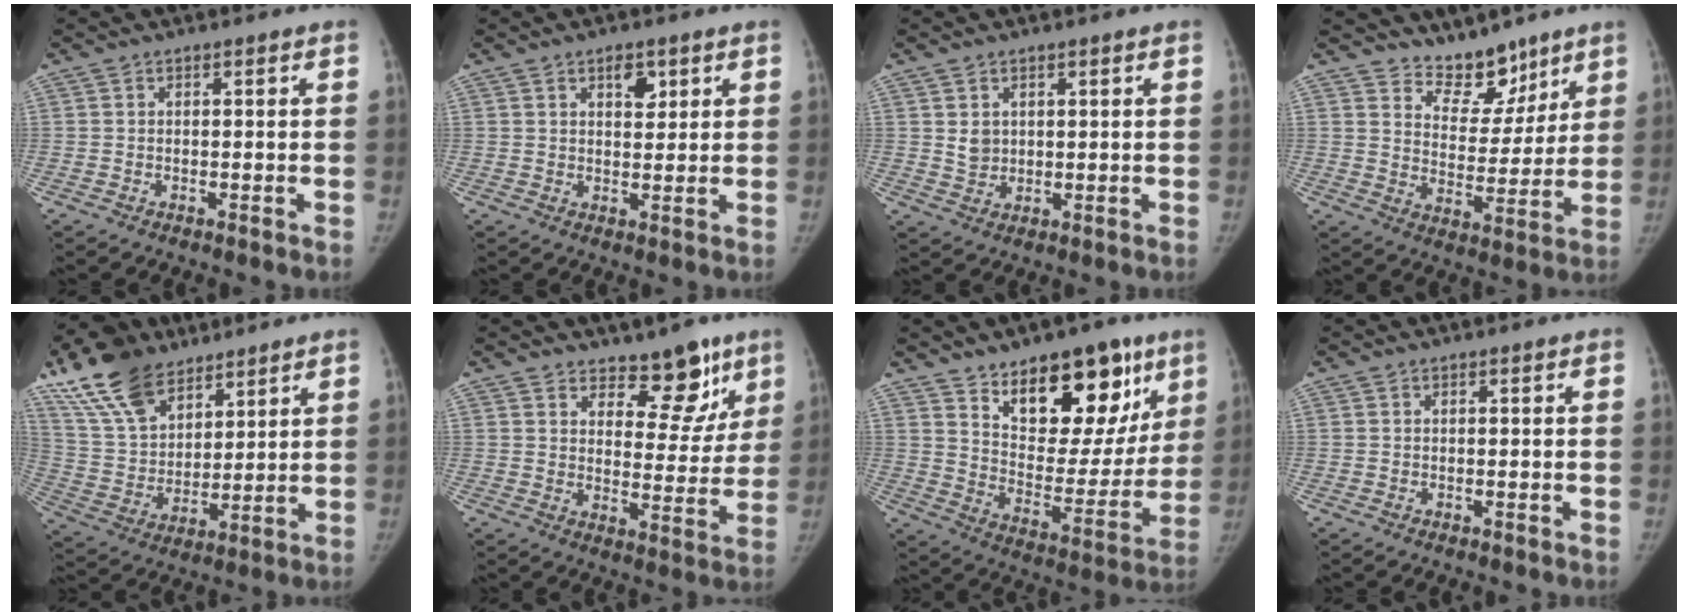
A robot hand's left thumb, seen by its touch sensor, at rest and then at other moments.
{"total": 3.7, "force": [1.9, 2.1, 2.3], "torque": [-0.011, -0.016, 0.028]}
{"total": 3.0, "force": [0.9, 2.5, 1.2], "torque": [-0.007, -0.016, 0.024]}
{"total": 9.5, "force": [7.9, 4.9, 2.2], "torque": [0.014, -0.069, 0.137]}
{"total": 19.0, "force": [12.8, 10.1, 9.8], "torque": [-0.151, -0.026, 0.245]}
{"total": 10.4, "force": [7.4, 5.3, 4.9], "torque": [-0.005, -0.055, 0.109]}
{"total": 21.4, "force": [12.7, 10.9, 13.3], "torque": [-0.119, -0.073, 0.198]}
{"total": 0.0}